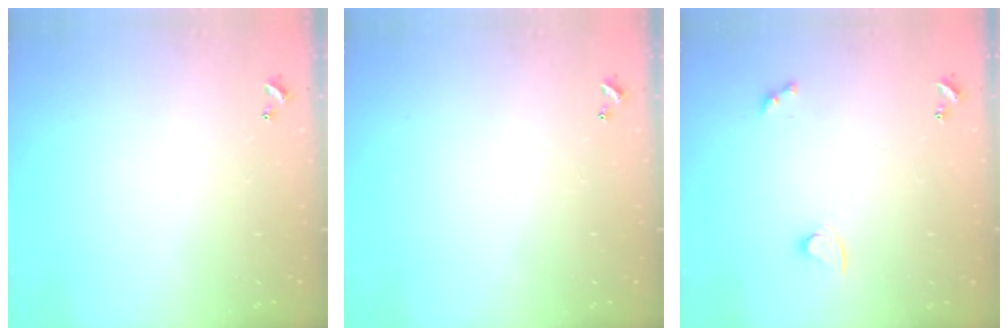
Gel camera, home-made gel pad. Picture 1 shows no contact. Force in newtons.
{"total": 0.0}
{"total": 2.8, "press": 2.8, "slide": 0.3}